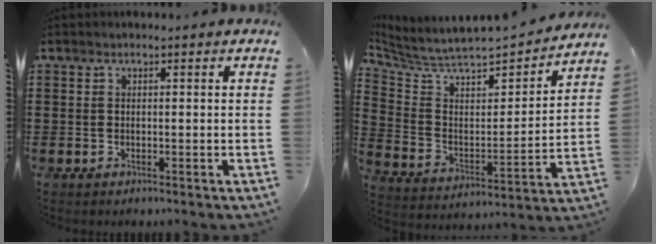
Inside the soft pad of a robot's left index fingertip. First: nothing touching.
{"total": 5.0, "force": [4.7, 1.3, 0.9], "torque": [-0.051, -0.051, 0.073]}